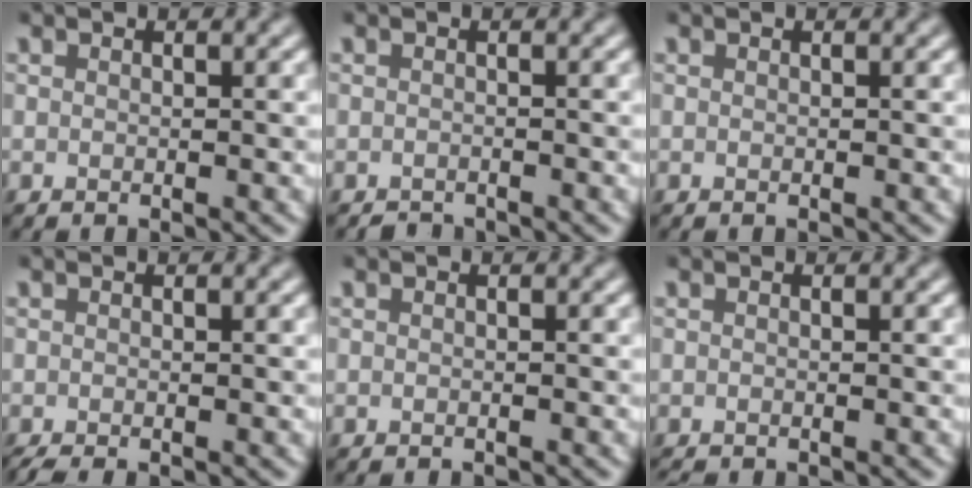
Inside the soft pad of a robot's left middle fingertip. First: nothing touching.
{"total": 1.0, "force": [-0.9, 0.2, 0.0], "torque": [0.002, -0.001, -0.017]}
{"total": 0.0}
{"total": 1.4, "force": [-1.2, 0.2, 0.8], "torque": [-0.010, -0.006, -0.021]}
{"total": 0.6, "force": [-0.6, 0.0, 0.2], "torque": [0.003, 0.001, -0.007]}
{"total": 0.7, "force": [-0.7, 0.0, 0.0], "torque": [0.006, -0.004, -0.010]}